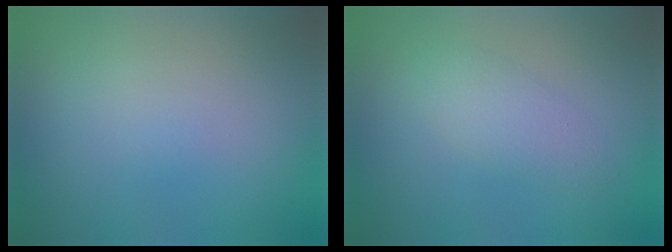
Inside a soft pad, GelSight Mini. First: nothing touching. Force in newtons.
{"total": 2.2, "press": 2.2, "slide": 0.1}